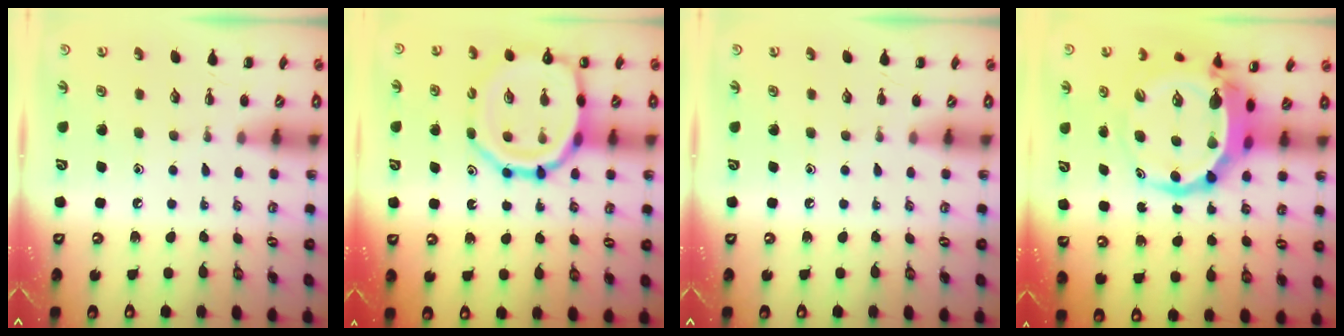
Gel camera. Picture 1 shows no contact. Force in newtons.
{"total": 17.0, "press": 16.8, "slide": 2.5}
{"total": 0.0}
{"total": 9.3, "press": 9.0, "slide": 2.4}